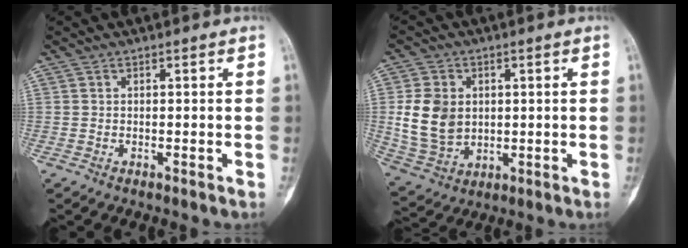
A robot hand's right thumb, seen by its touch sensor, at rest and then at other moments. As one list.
[{"total": 11.0, "force": [1.3, 8.5, 6.8], "torque": [-0.109, -0.008, 0.037]}]